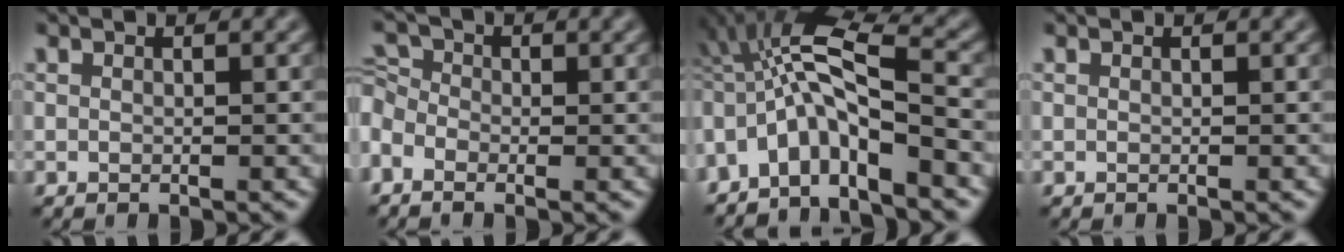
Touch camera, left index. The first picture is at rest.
{"total": 3.5, "force": [-1.4, 2.8, 1.7], "torque": [-0.039, 0.014, -0.029]}
{"total": 7.6, "force": [-3.0, 2.3, 6.6], "torque": [-0.119, 0.016, -0.069]}
{"total": 0.0}